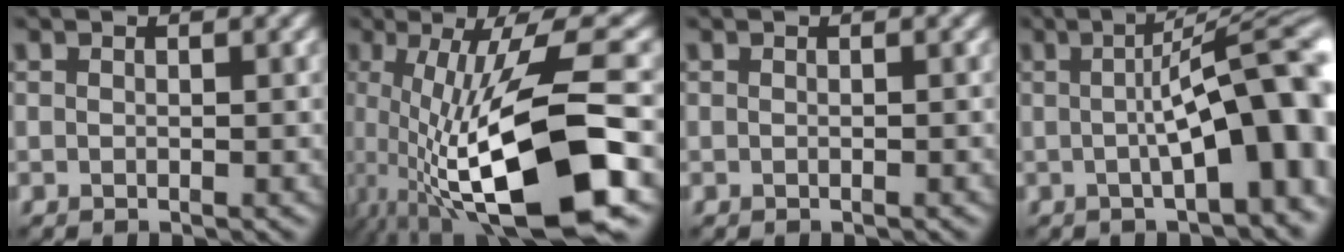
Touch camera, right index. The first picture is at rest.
{"total": 13.7, "force": [-3.2, 3.9, 12.7], "torque": [-0.211, -0.007, -0.052]}
{"total": 0.0}
{"total": 13.6, "force": [-0.6, 4.0, 13.0], "torque": [-0.128, 0.020, -0.009]}